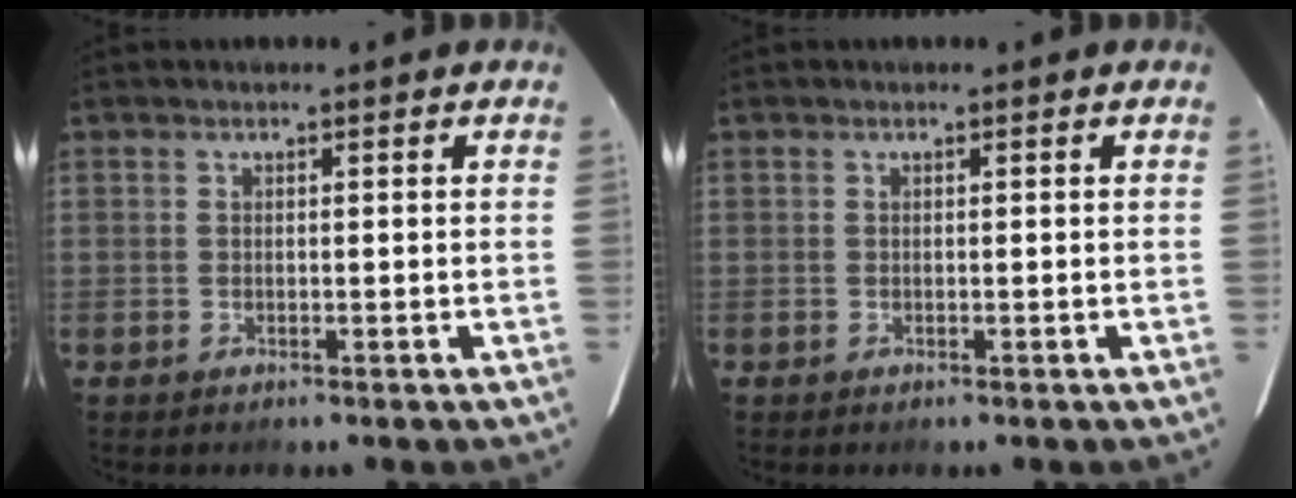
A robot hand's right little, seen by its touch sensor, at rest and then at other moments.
{"total": 0.0}